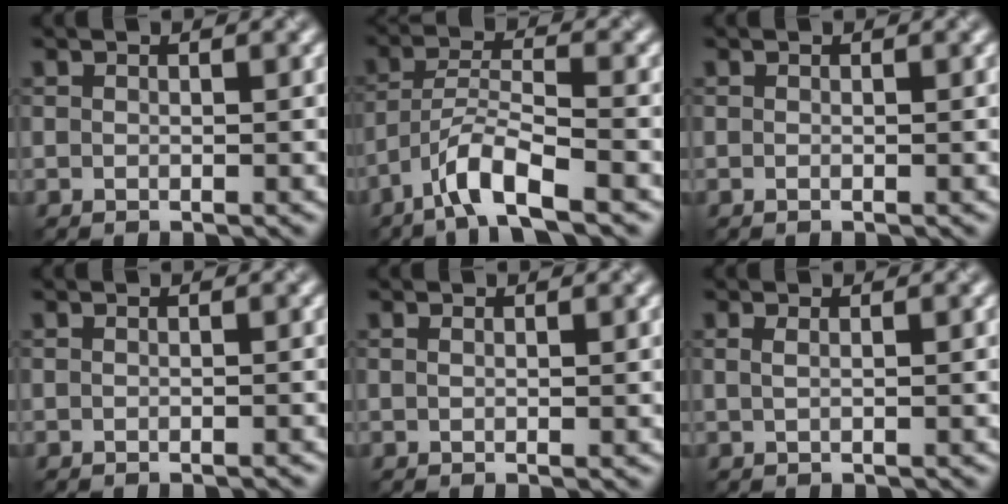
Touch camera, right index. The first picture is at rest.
{"total": 5.2, "force": [-3.9, 0.8, 3.4], "torque": [-0.061, 0.013, -0.072]}
{"total": 0.0}
{"total": 0.5, "force": [-0.2, 0.3, 0.4], "torque": [0.004, 0.003, -0.005]}
{"total": 0.5, "force": [0.2, 0.2, 0.4], "torque": [-0.003, 0.001, 0.006]}
{"total": 0.9, "force": [0.2, 0.5, 0.7], "torque": [0.000, 0.002, -0.003]}